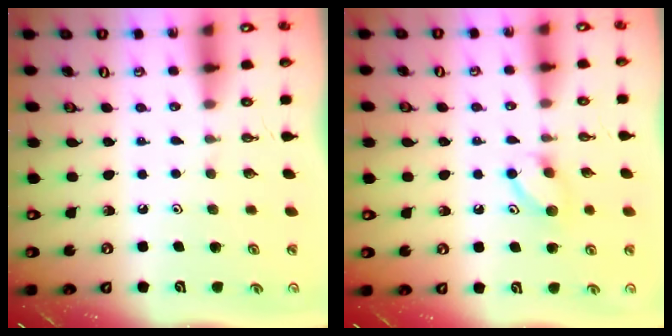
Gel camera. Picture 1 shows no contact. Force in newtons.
{"total": 6.9, "press": 6.7, "slide": 1.4}